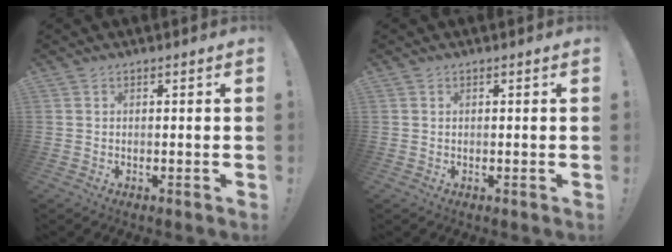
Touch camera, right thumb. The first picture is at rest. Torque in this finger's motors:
{"motor_torque": [0.11, -0.11, -0.13, 0.07, 0.00]}